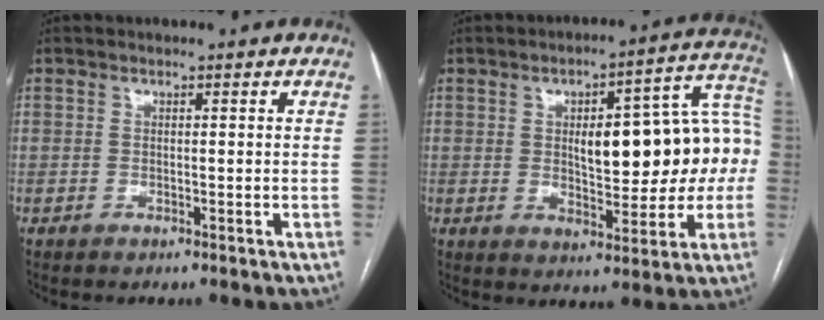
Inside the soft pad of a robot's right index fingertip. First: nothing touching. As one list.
[{"total": 17.4, "force": [0.8, 5.8, 16.4], "torque": [-0.217, 0.043, 0.019]}]